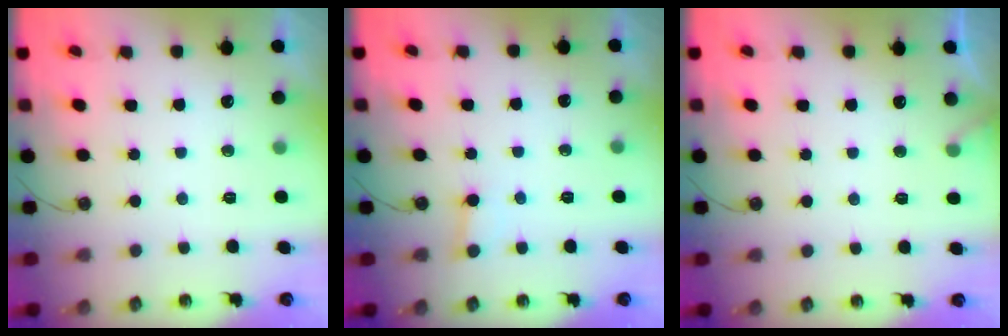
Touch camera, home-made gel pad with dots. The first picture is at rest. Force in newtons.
{"total": 2.2, "press": 2.2, "slide": 0.1}
{"total": 3.7, "press": 3.7, "slide": 0.2}